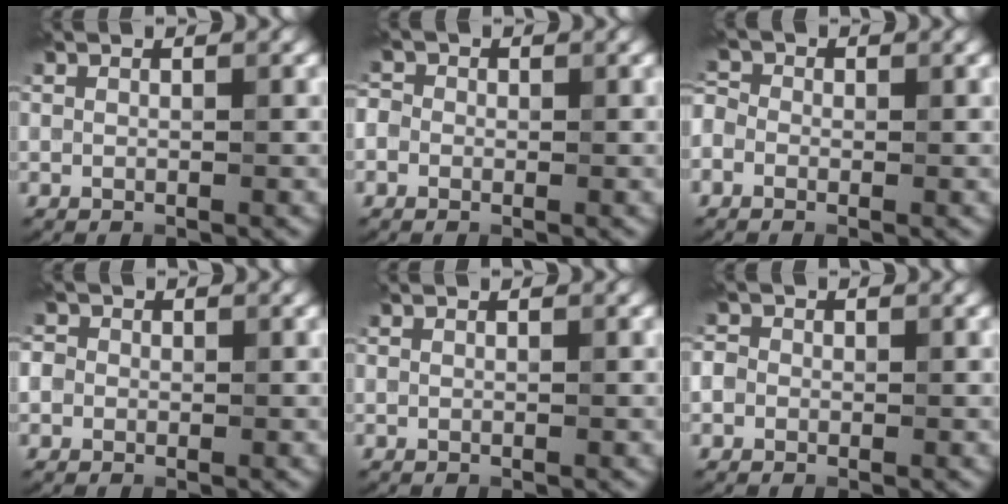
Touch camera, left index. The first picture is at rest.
{"total": 2.1, "force": [0.2, 1.9, 0.8], "torque": [0.001, 0.008, -0.020]}
{"total": 2.4, "force": [-0.3, 2.1, 1.2], "torque": [-0.015, 0.013, -0.028]}
{"total": 2.3, "force": [0.5, 2.1, 0.9], "torque": [0.002, 0.013, -0.014]}
{"total": 0.0}
{"total": 2.0, "force": [0.1, 1.9, 0.8], "torque": [0.000, 0.009, -0.019]}